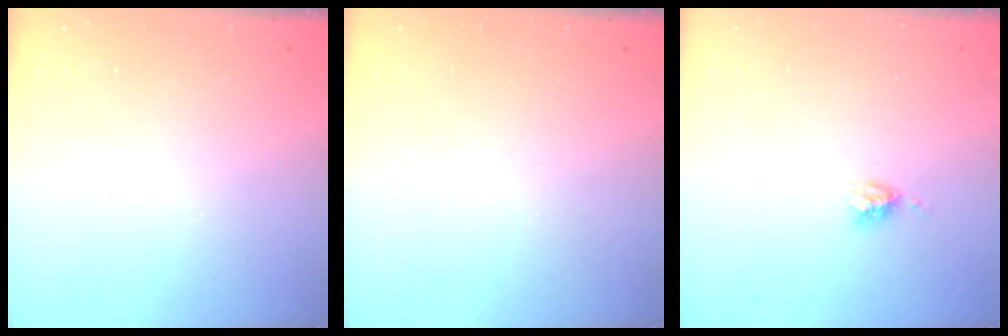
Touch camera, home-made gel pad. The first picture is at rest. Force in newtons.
{"total": 0.0}
{"total": 4.7, "press": 4.6, "slide": 0.4}